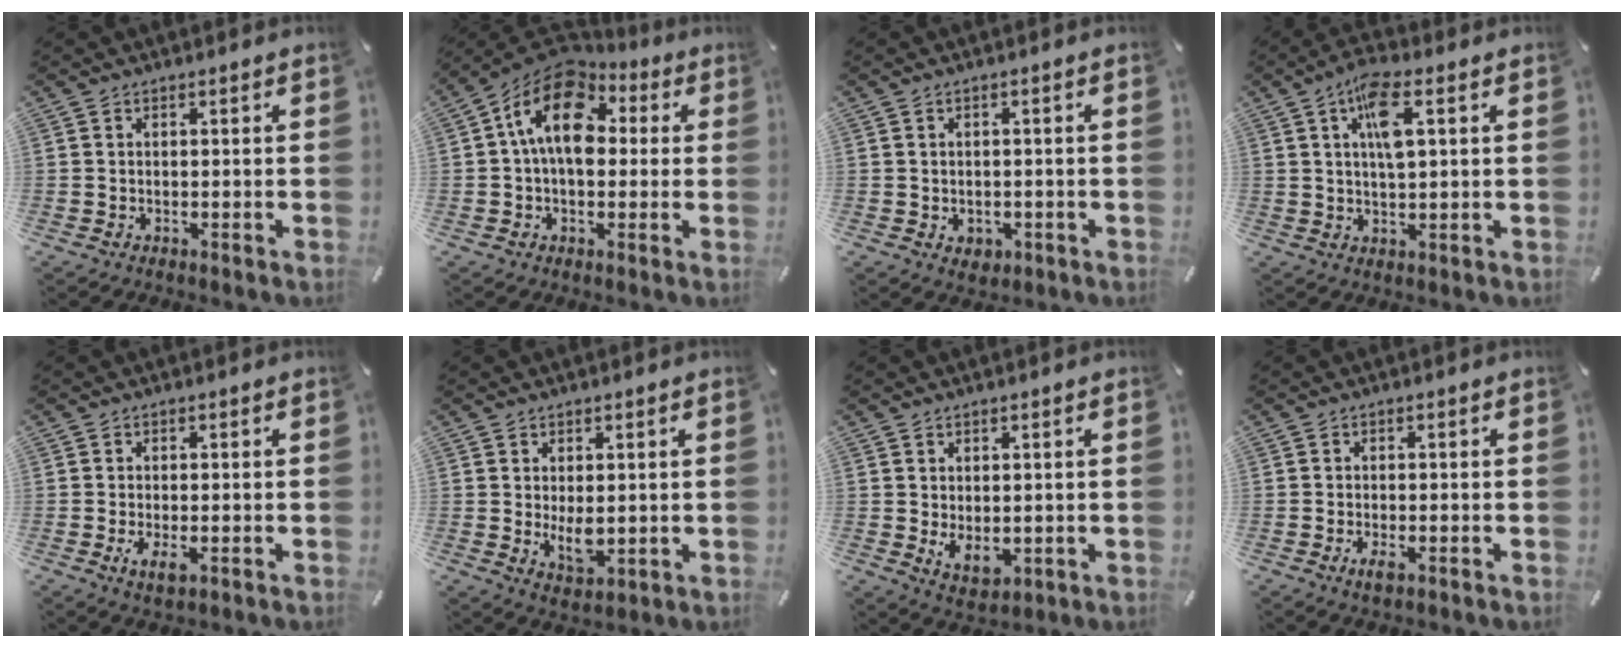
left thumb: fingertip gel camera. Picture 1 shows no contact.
{"total": 14.5, "force": [2.7, 9.7, 10.5], "torque": [-0.190, -0.002, 0.043]}
{"total": 2.4, "force": [-0.5, 2.2, 0.9], "torque": [-0.008, 0.000, -0.011]}
{"total": 9.6, "force": [3.3, 4.0, 8.1], "torque": [-0.137, 0.001, 0.055]}
{"total": 3.4, "force": [-0.9, 1.4, 3.0], "torque": [-0.054, -0.006, -0.019]}
{"total": 5.6, "force": [0.4, 3.2, 4.7], "torque": [-0.089, -0.009, 0.004]}
{"total": 4.6, "force": [0.5, 3.2, 3.2], "torque": [-0.055, -0.007, 0.008]}
{"total": 2.3, "force": [-1.0, 0.9, 1.9], "torque": [-0.046, -0.004, -0.020]}